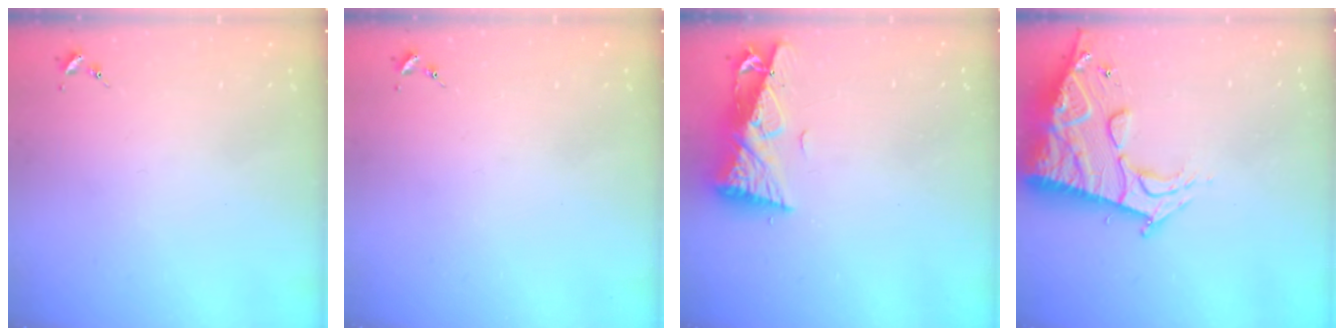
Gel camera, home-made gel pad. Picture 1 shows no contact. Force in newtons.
{"total": 0.0}
{"total": 10.1, "press": 10.0, "slide": 1.4}
{"total": 18.9, "press": 18.8, "slide": 1.8}